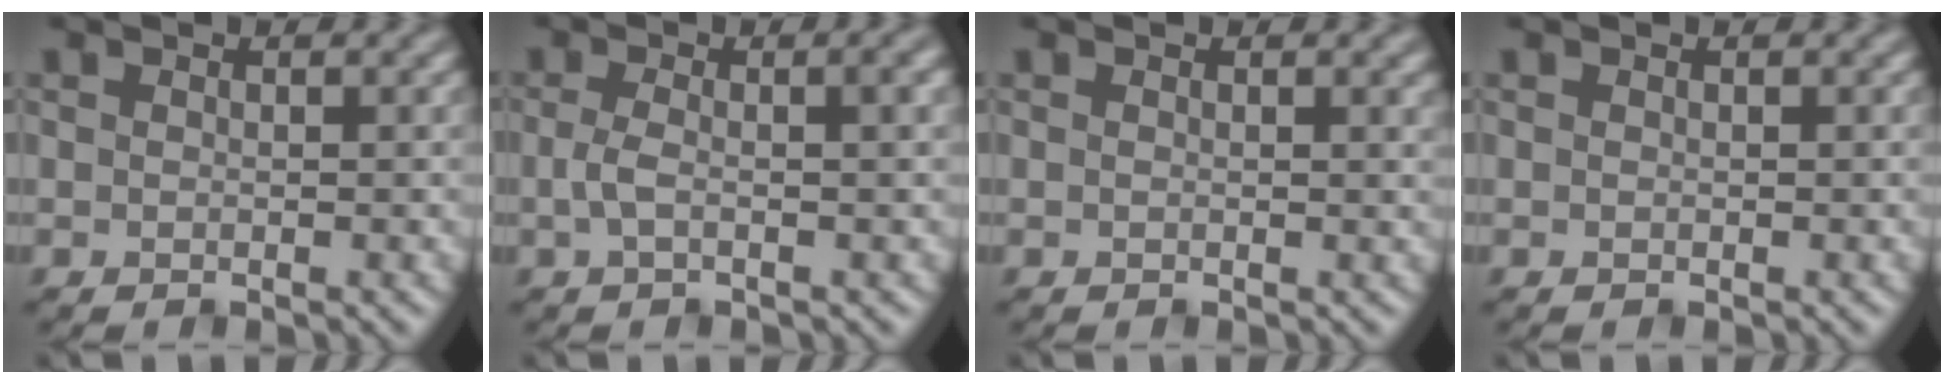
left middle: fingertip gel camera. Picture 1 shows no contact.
{"total": 3.9, "force": [0.1, 1.5, 3.6], "torque": [-0.064, 0.007, -0.005]}
{"total": 0.9, "force": [0.4, 0.3, 0.8], "torque": [-0.006, 0.003, 0.004]}
{"total": 0.0}